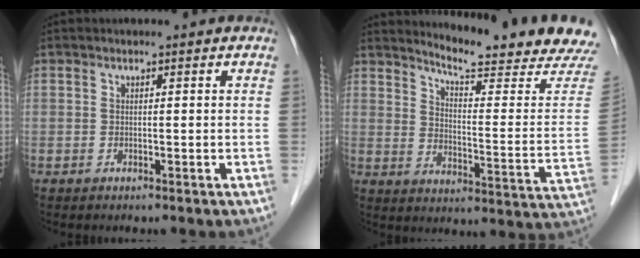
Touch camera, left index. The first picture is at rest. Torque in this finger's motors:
{"motor_torque": [0.15, -0.33, 0.15, 0.04]}